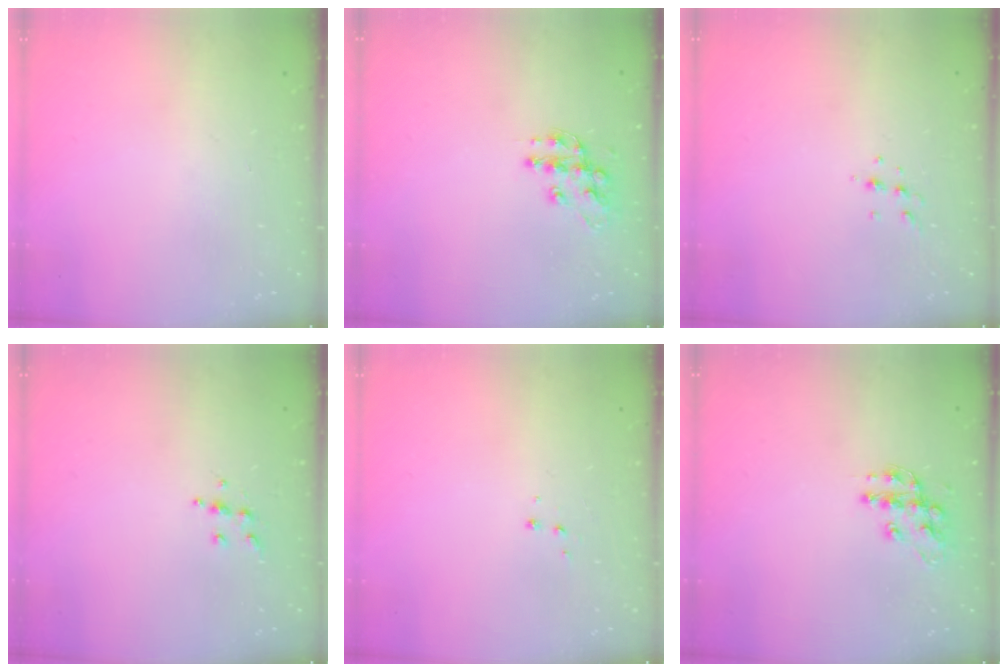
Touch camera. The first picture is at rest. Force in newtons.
{"total": 11.8, "press": 11.8, "slide": 0.6}
{"total": 4.3, "press": 4.2, "slide": 0.9}
{"total": 4.5, "press": 4.5, "slide": 0.5}
{"total": 3.9, "press": 3.9, "slide": 0.5}
{"total": 11.8, "press": 11.8, "slide": 0.6}